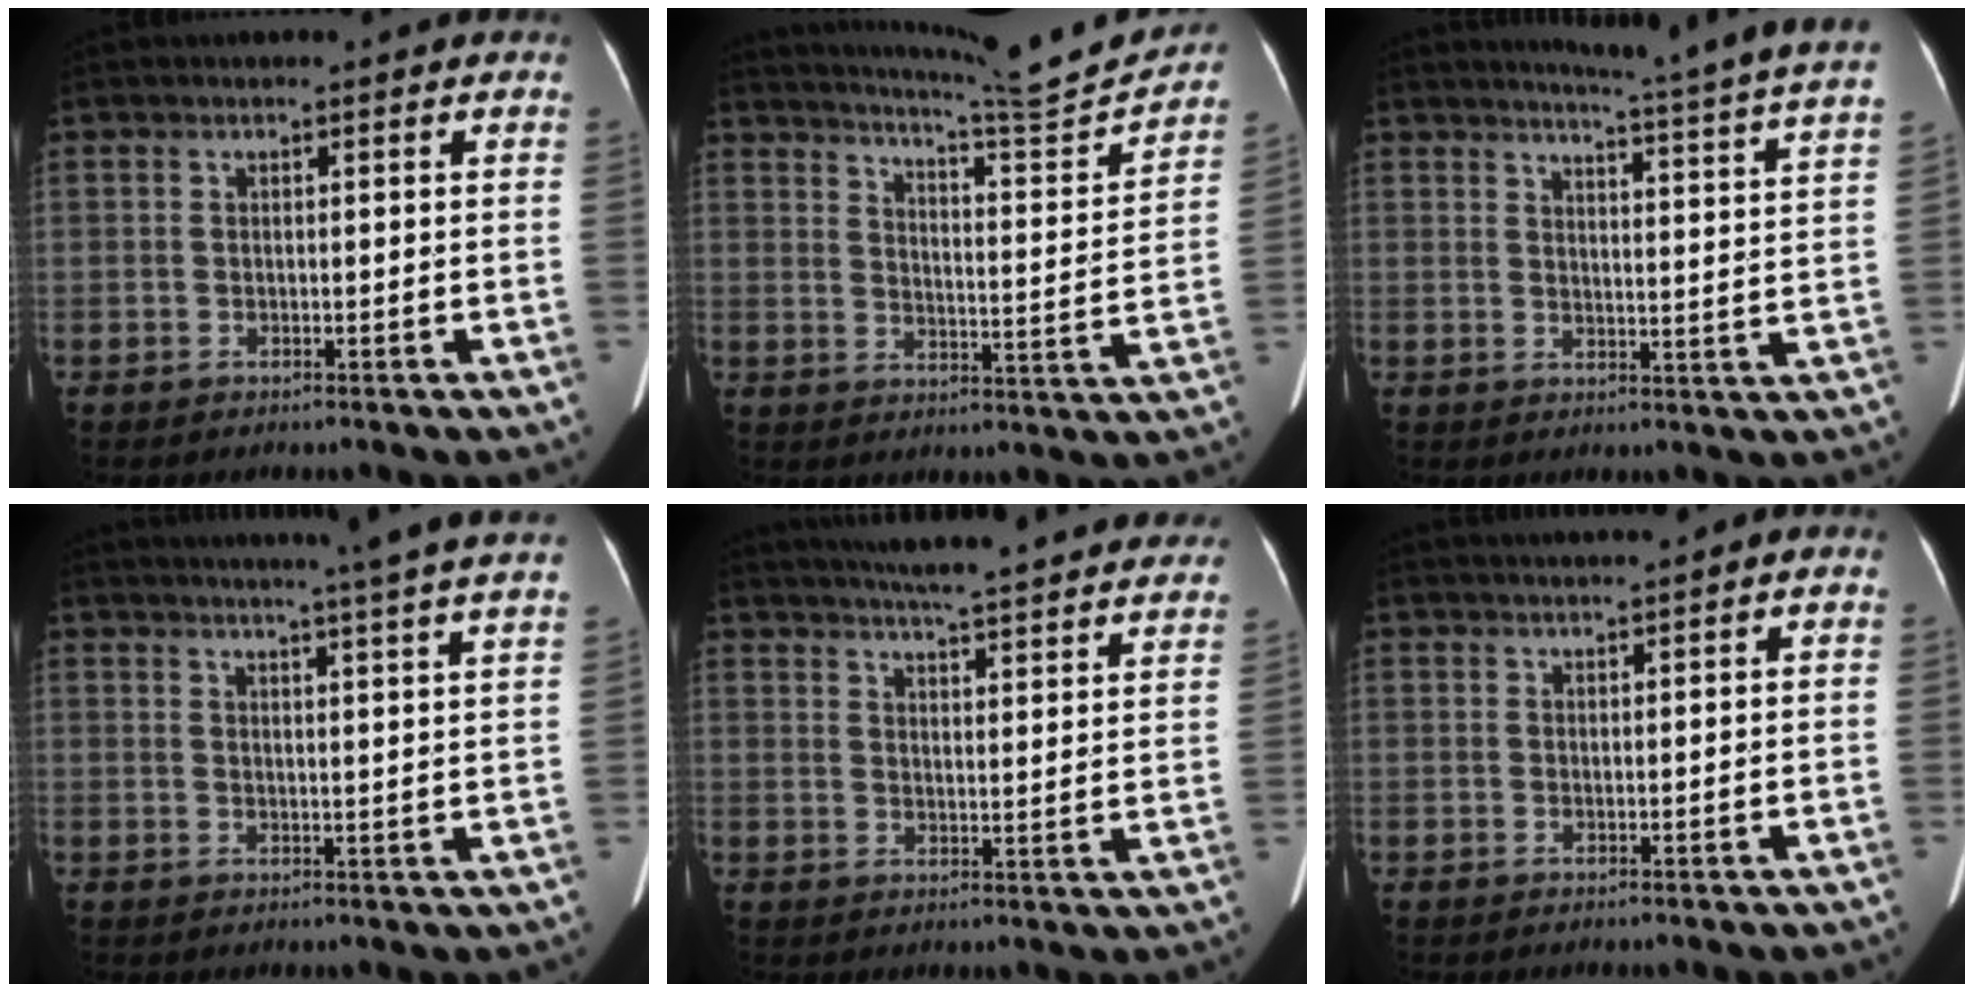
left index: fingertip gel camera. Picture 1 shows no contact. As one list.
[{"total": 16.5, "force": [15.8, -1.1, 4.5], "torque": [-0.080, -0.053, 0.210]}, {"total": 17.2, "force": [15.9, -2.3, 6.1], "torque": [-0.093, -0.085, 0.177]}, {"total": 17.5, "force": [15.4, -1.9, 8.2], "torque": [-0.131, -0.023, 0.186]}, {"total": 28.9, "force": [26.1, 3.1, 11.8], "torque": [-0.184, -0.032, 0.319]}, {"total": 2.7, "force": [2.1, -0.1, 1.7], "torque": [-0.024, 0.024, 0.034]}]